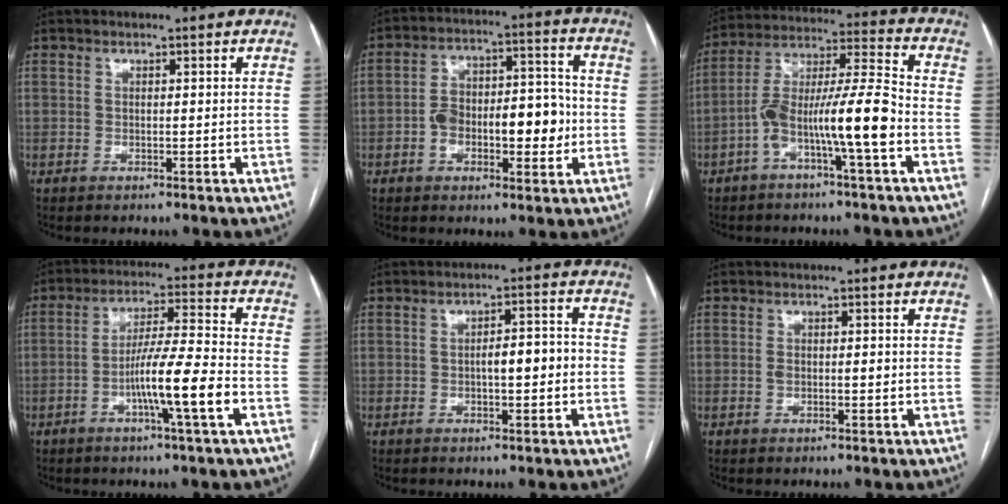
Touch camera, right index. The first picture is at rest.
{"total": 12.2, "force": [-2.1, 5.7, 10.6], "torque": [-0.163, 0.036, -0.028]}
{"total": 12.8, "force": [-4.4, 0.5, 12.0], "torque": [-0.219, 0.027, -0.080]}
{"total": 10.0, "force": [-3.6, -0.6, 9.3], "torque": [-0.168, 0.001, -0.065]}
{"total": 5.0, "force": [-0.7, 1.4, 4.7], "torque": [-0.076, 0.017, -0.009]}
{"total": 1.7, "force": [-0.1, 0.9, 1.4], "torque": [-0.025, 0.007, 0.003]}